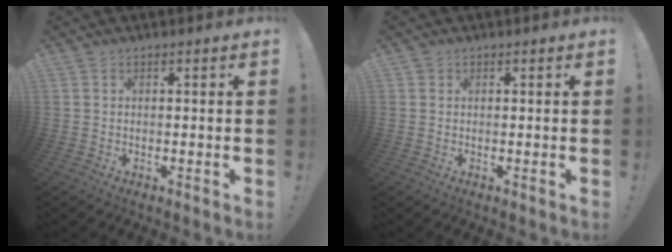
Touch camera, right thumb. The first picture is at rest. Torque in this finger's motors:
{"motor_torque": [0.06, 0.12, 0.27, -0.02, -0.11]}